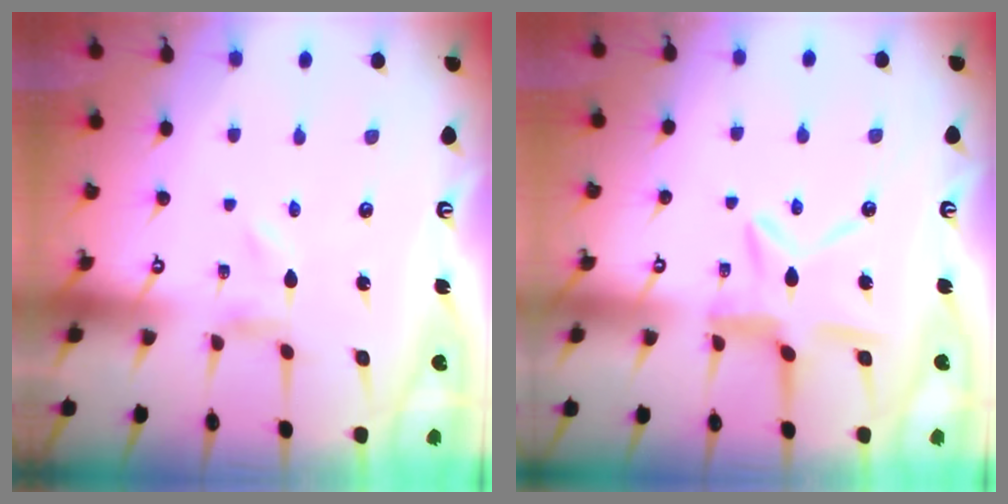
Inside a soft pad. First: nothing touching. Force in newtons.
{"total": 11.5, "press": 11.5, "slide": 1.2}